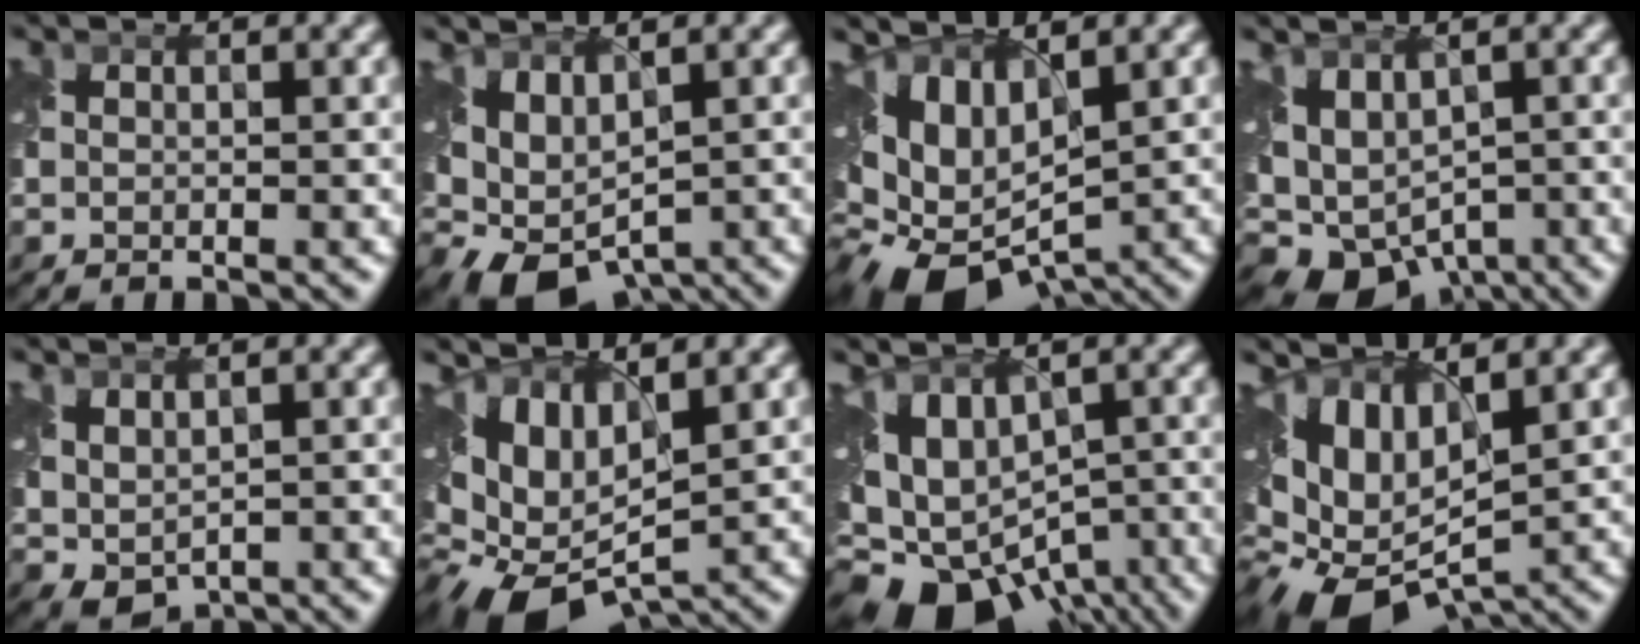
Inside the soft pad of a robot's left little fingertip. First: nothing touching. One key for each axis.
{"total": 7.6, "fx": -0.9, "fy": 4.8, "fz": 5.8, "tx": -0.114, "ty": -0.025, "tz": 0.003}
{"total": 10.3, "fx": -0.9, "fy": 6.6, "fz": 7.9, "tx": -0.147, "ty": -0.023, "tz": -0.005}
{"total": 7.7, "fx": -3.4, "fy": 4.7, "fz": 5.1, "tx": -0.090, "ty": -0.024, "tz": -0.041}
{"total": 3.5, "fx": 0.8, "fy": 2.3, "fz": 2.4, "tx": -0.052, "ty": -0.009, "tz": 0.024}
{"total": 10.2, "fx": -0.1, "fy": 6.4, "fz": 7.9, "tx": -0.154, "ty": -0.025, "tz": 0.009}
{"total": 12.3, "fx": -6.9, "fy": 7.3, "fz": 7.2, "tx": -0.121, "ty": -0.024, "tz": -0.075}
{"total": 11.3, "fx": -0.3, "fy": 7.1, "fz": 8.8, "tx": -0.165, "ty": -0.022, "tz": 0.009}